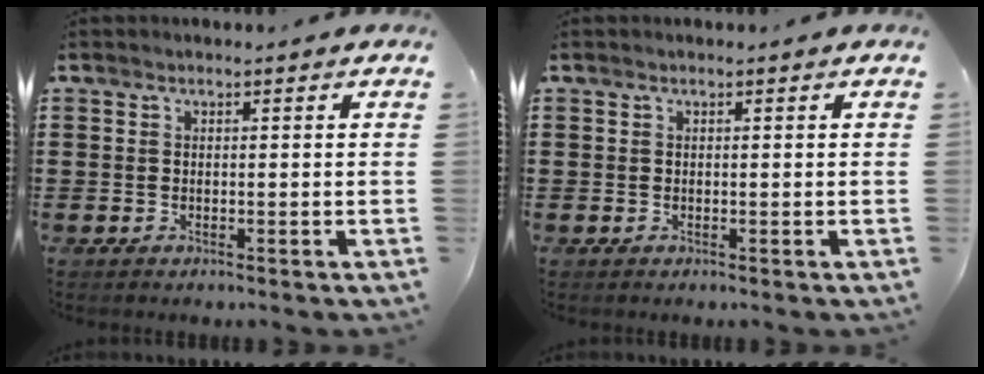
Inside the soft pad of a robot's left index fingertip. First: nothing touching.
{"total": 0.0}